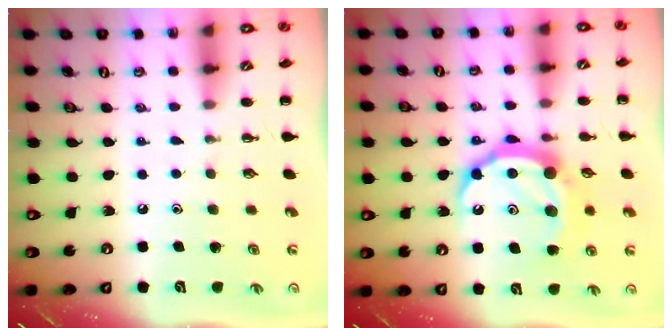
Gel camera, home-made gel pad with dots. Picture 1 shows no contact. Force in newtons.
{"total": 14.6, "press": 14.6, "slide": 1.0}